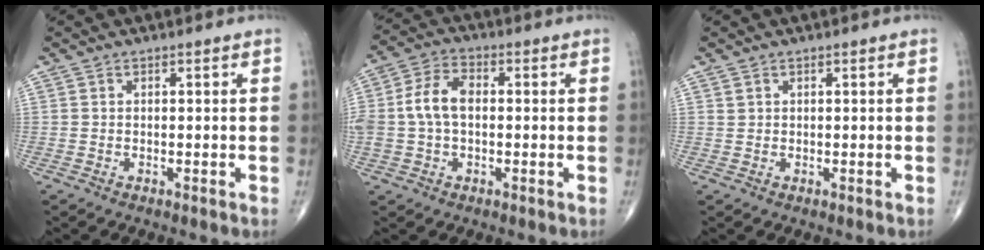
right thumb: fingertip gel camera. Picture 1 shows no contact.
{"total": 8.4, "force": [0.1, 5.3, 6.5], "torque": [-0.136, 0.024, -0.002]}
{"total": 0.7, "force": [0.4, 0.5, 0.1], "torque": [0.002, -0.001, 0.007]}